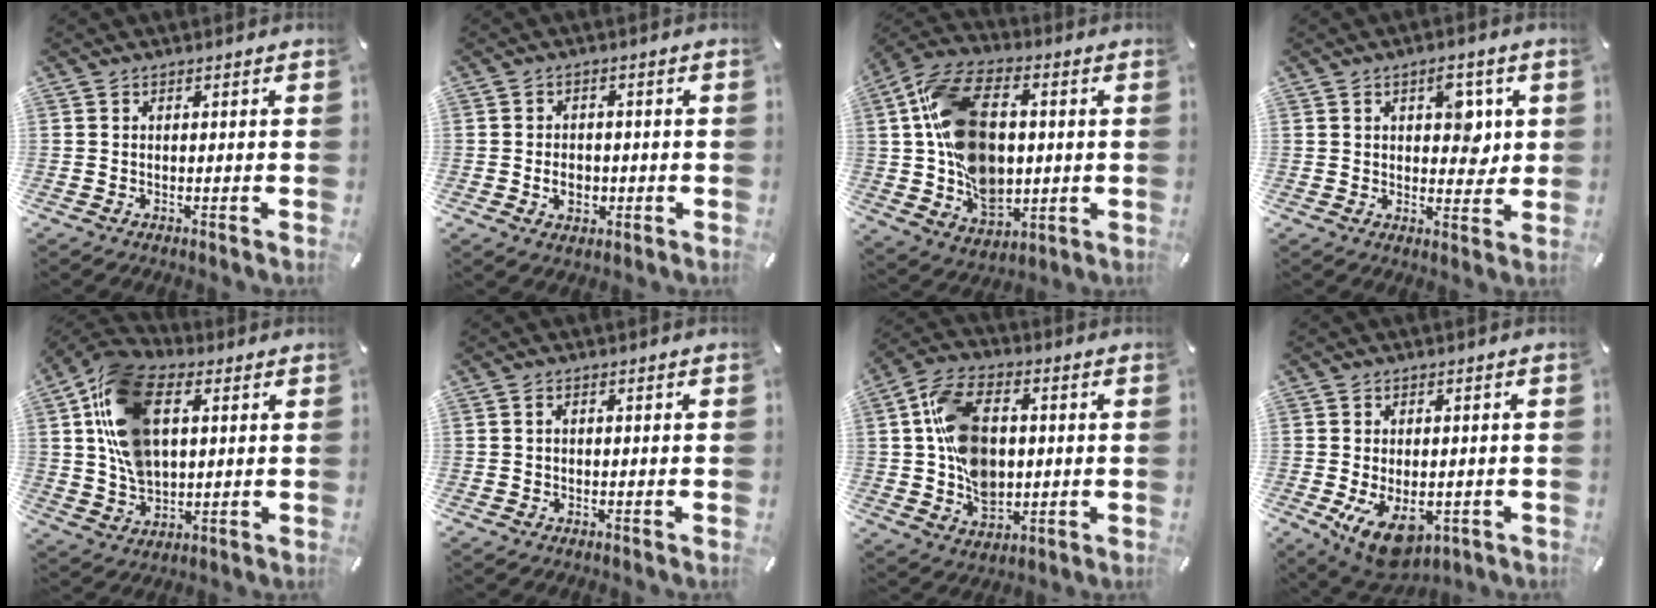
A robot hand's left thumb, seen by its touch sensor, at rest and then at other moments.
{"total": 4.8, "force": [-1.1, 3.7, 2.9], "torque": [-0.050, 0.000, -0.021]}
{"total": 20.1, "force": [1.6, 14.2, 14.1], "torque": [-0.276, 0.007, 0.035]}
{"total": 7.4, "force": [2.4, 4.6, 5.3], "torque": [-0.056, -0.009, 0.033]}
{"total": 17.8, "force": [4.8, 11.8, 12.4], "torque": [-0.261, 0.005, 0.089]}
{"total": 0.8, "force": [0.1, 0.5, 0.7], "torque": [-0.013, 0.004, -0.001]}
{"total": 15.1, "force": [1.2, 10.7, 10.5], "torque": [-0.211, 0.015, 0.027]}
{"total": 9.7, "force": [-2.9, 5.5, 7.3], "torque": [-0.137, -0.004, -0.047]}